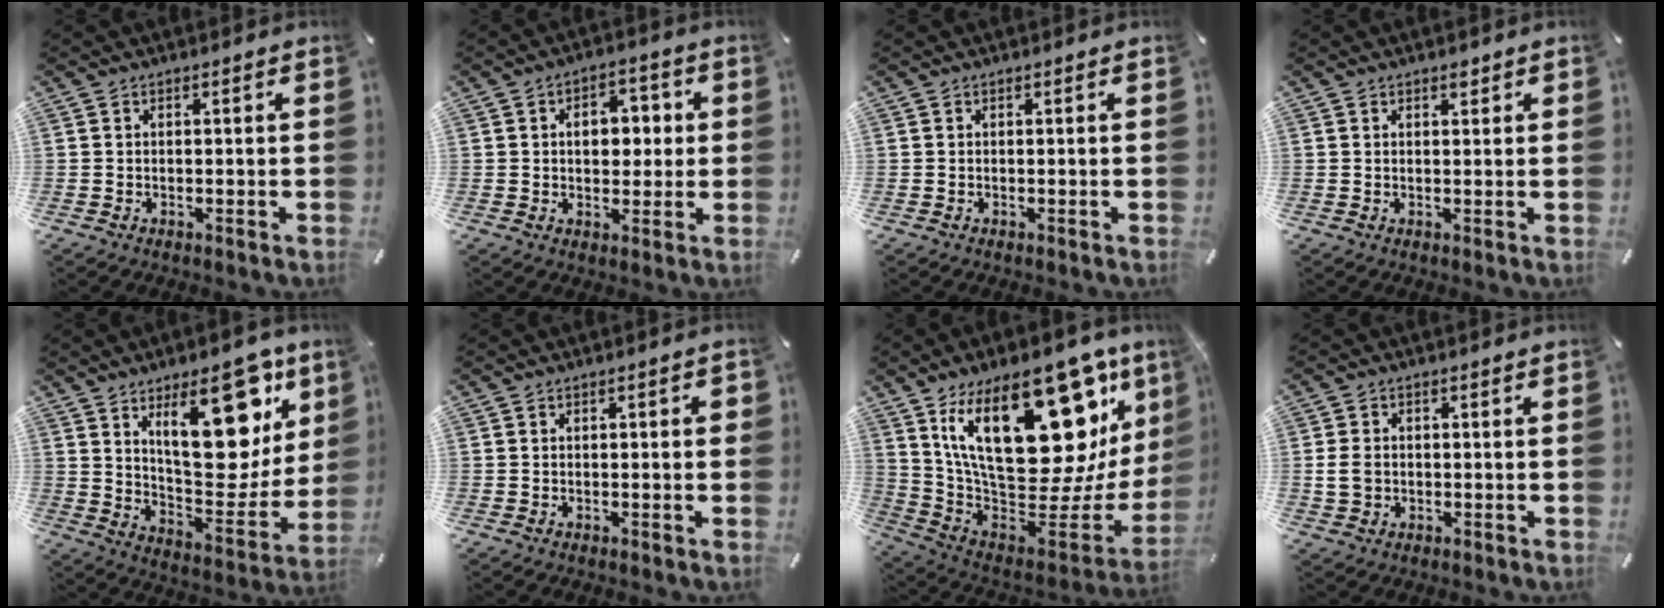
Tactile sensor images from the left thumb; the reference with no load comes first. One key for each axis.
{"total": 7.6, "fx": 0.7, "fy": 5.6, "fz": 5.0, "tx": -0.057, "ty": -0.001, "tz": 0.003}
{"total": 0.0}
{"total": 1.3, "fx": 0.8, "fy": 0.8, "fz": 0.6, "tx": -0.005, "ty": -0.001, "tz": 0.013}
{"total": 23.9, "fx": 11.6, "fy": 11.4, "fz": 17.5, "tx": -0.218, "ty": -0.077, "tz": 0.187}
{"total": 1.8, "fx": -0.1, "fy": 0.5, "fz": 1.7, "tx": -0.022, "ty": 0.000, "tz": -0.004}
{"total": 35.8, "fx": 14.8, "fy": 17.6, "fz": 27.4, "tx": -0.448, "ty": -0.108, "tz": 0.271}
{"total": 3.8, "fx": -0.3, "fy": 3.1, "fz": 2.2, "tx": -0.047, "ty": 0.006, "tz": -0.006}